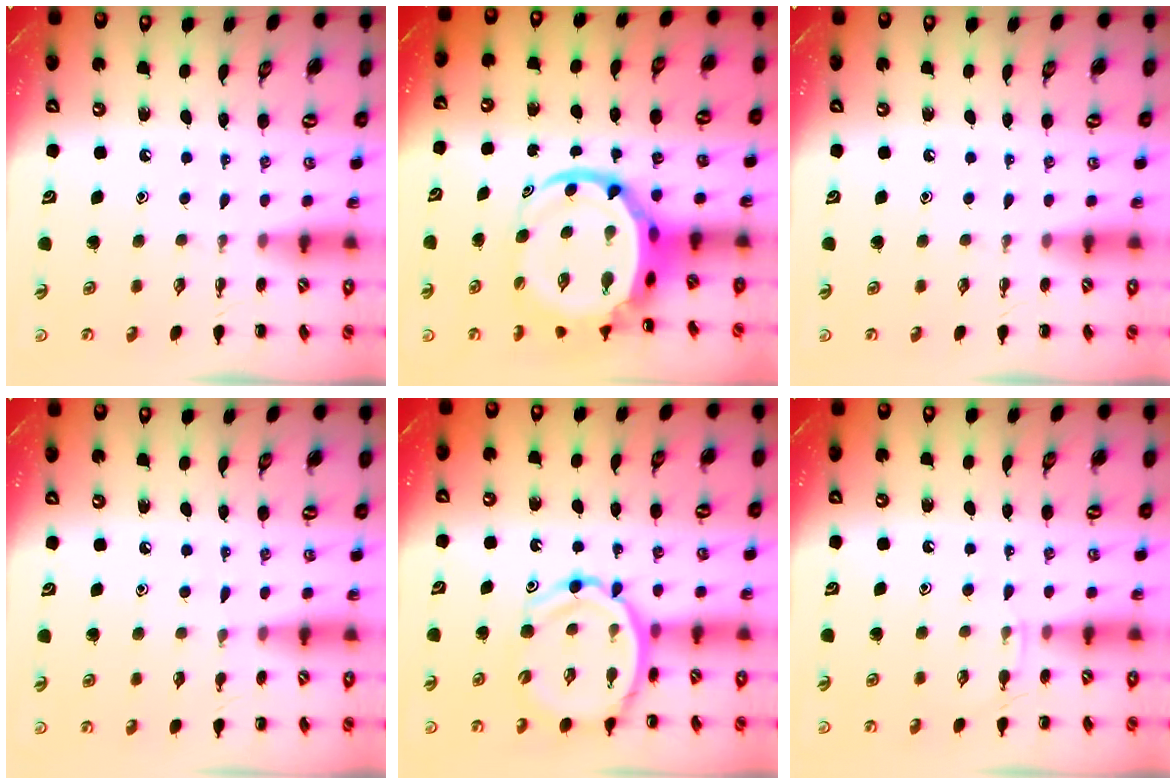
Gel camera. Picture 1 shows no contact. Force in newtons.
{"total": 9.1, "press": 8.8, "slide": 2.5}
{"total": 0.0}
{"total": 4.4, "press": 4.1, "slide": 1.5}
{"total": 12.3, "press": 11.8, "slide": 3.3}
{"total": 6.5, "press": 6.2, "slide": 1.8}